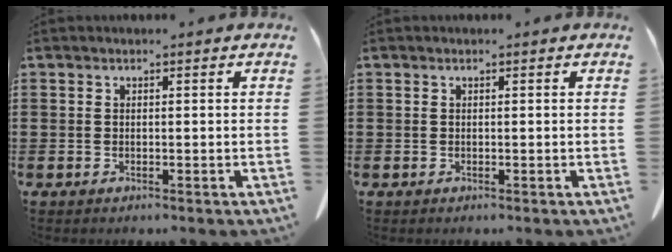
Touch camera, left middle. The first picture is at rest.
{"total": 0.0}